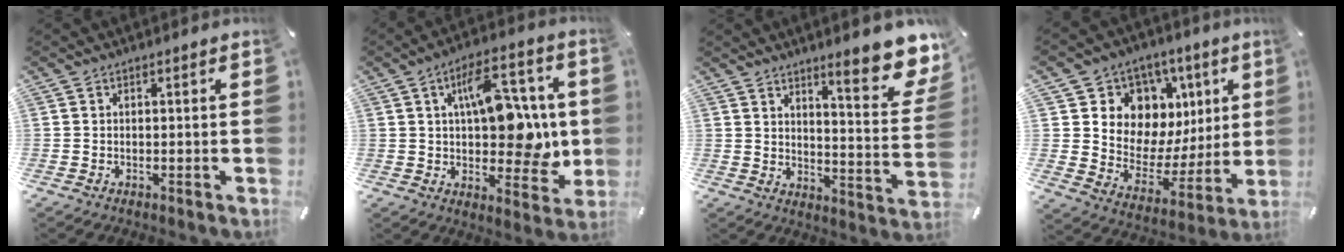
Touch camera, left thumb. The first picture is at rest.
{"total": 16.2, "force": [3.3, 8.9, 13.1], "torque": [-0.178, 0.000, 0.059]}
{"total": 13.3, "force": [9.8, 3.7, 8.2], "torque": [-0.103, -0.078, 0.163]}
{"total": 10.6, "force": [4.0, 9.5, 2.3], "torque": [-0.017, -0.065, 0.078]}